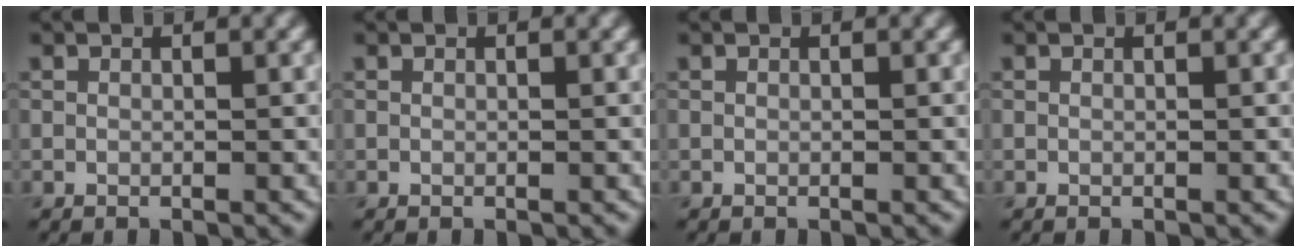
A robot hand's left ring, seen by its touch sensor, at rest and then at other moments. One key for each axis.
{"total": 0.0}
{"total": 0.0}
{"total": 0.0}